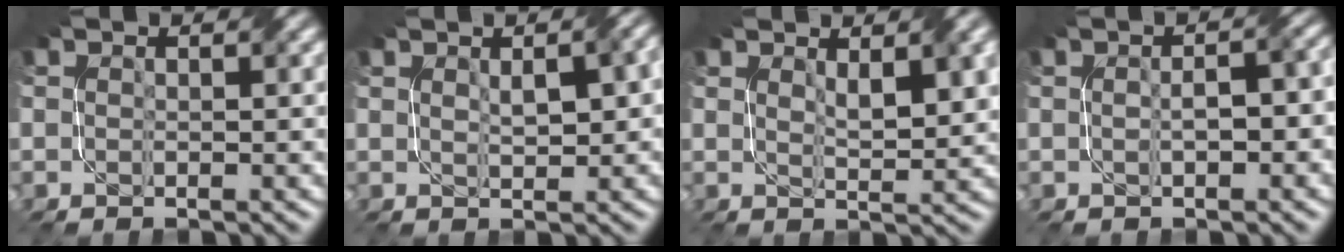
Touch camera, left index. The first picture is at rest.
{"total": 3.7, "force": [1.0, 1.3, 3.3], "torque": [-0.046, 0.008, 0.022]}
{"total": 3.5, "force": [1.6, 0.9, 2.9], "torque": [-0.052, -0.002, 0.031]}
{"total": 3.8, "force": [-0.1, 1.7, 3.4], "torque": [-0.042, 0.013, -0.007]}